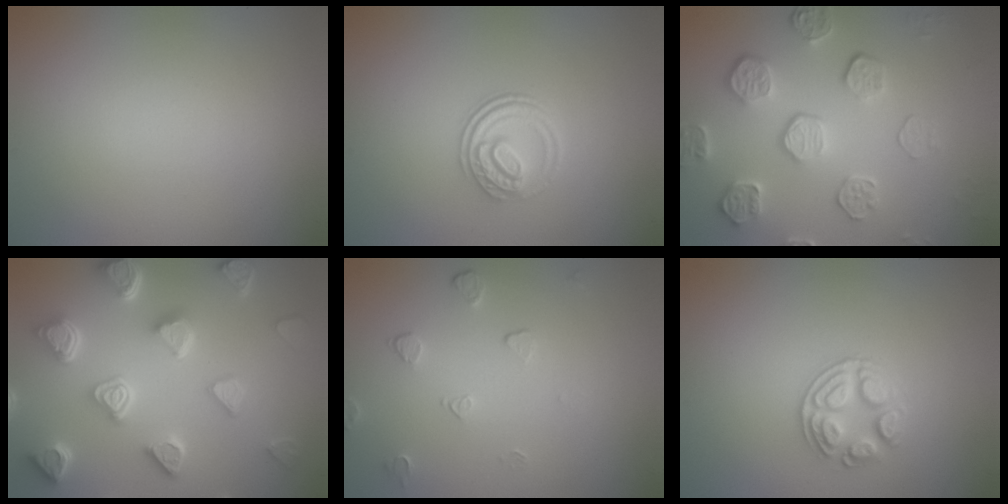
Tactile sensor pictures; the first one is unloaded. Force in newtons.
{"total": 2.5, "press": 2.0, "slide": 1.5}
{"total": 5.7, "press": 4.1, "slide": 3.9}
{"total": 7.1, "press": 5.7, "slide": 4.2}
{"total": 1.5, "press": 0.9, "slide": 1.1}
{"total": 2.7, "press": 2.5, "slide": 0.9}